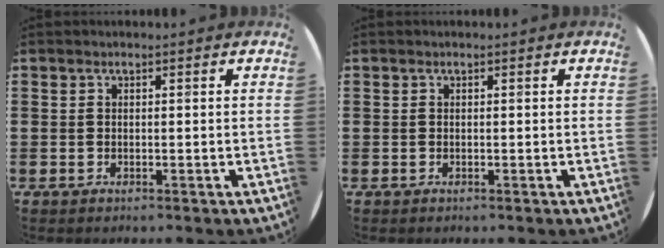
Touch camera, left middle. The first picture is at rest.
{"total": 0.0}